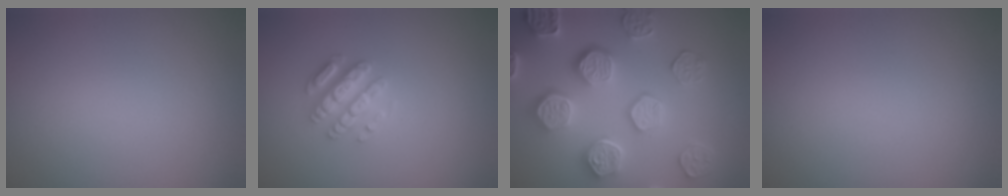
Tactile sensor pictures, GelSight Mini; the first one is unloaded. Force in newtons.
{"total": 2.9, "press": 2.8, "slide": 0.6}
{"total": 7.3, "press": 6.1, "slide": 4.0}
{"total": 0.0}